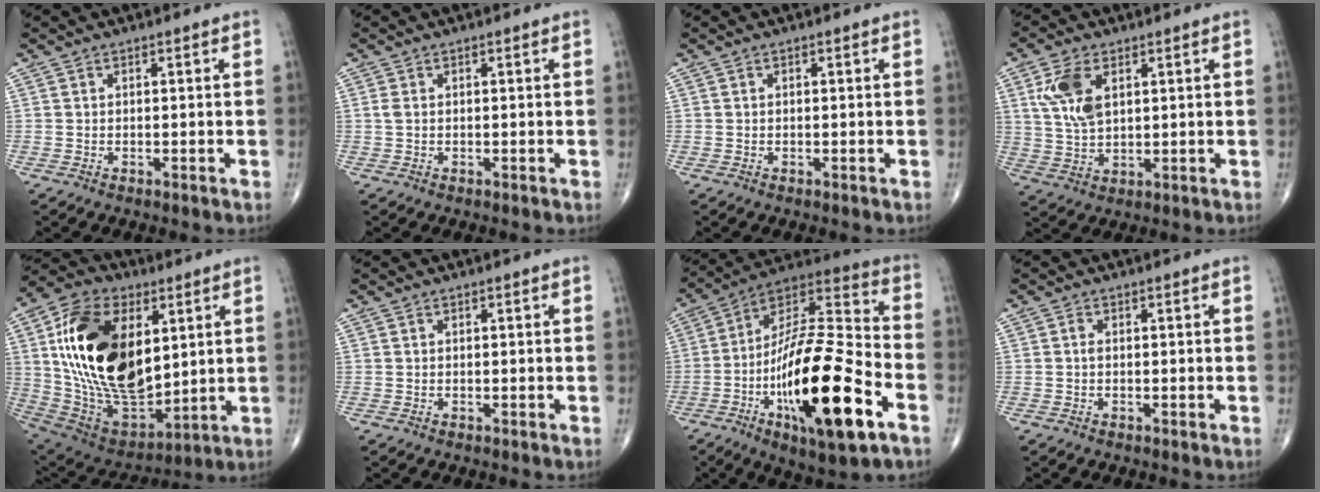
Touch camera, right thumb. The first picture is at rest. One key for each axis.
{"total": 0.8, "fx": 0.1, "fy": 0.5, "fz": 0.7, "tx": -0.018, "ty": 0.004, "tz": 0.003}
{"total": 0.0}
{"total": 8.5, "fx": 3.0, "fy": 4.7, "fz": 6.4, "tx": -0.129, "ty": -0.008, "tz": 0.063}
{"total": 27.3, "fx": 5.8, "fy": 15.8, "fz": 21.5, "tx": -0.386, "ty": -0.028, "tz": 0.115}
{"total": 0.0}
{"total": 26.8, "fx": -9.7, "fy": 8.0, "fz": 23.6, "tx": -0.426, "ty": 0.043, "tz": -0.160}
{"total": 0.8, "fx": -0.1, "fy": 0.4, "fz": 0.6, "tx": -0.014, "ty": 0.000, "tz": -0.003}